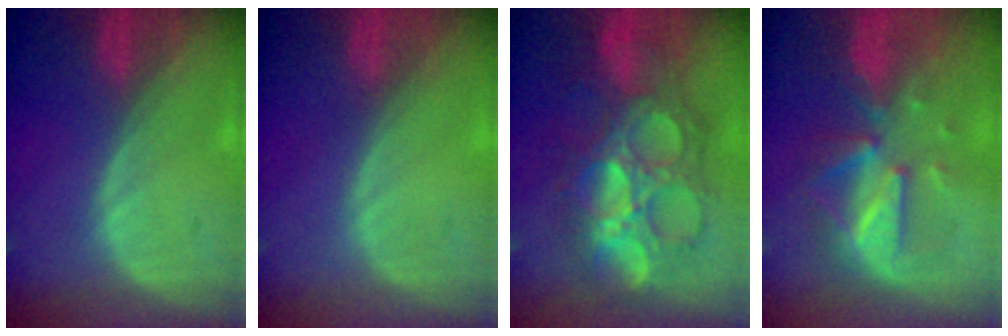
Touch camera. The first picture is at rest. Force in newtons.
{"total": 0.0}
{"total": 11.3, "press": 11.3, "slide": 1.2}
{"total": 8.1, "press": 8.0, "slide": 1.4}